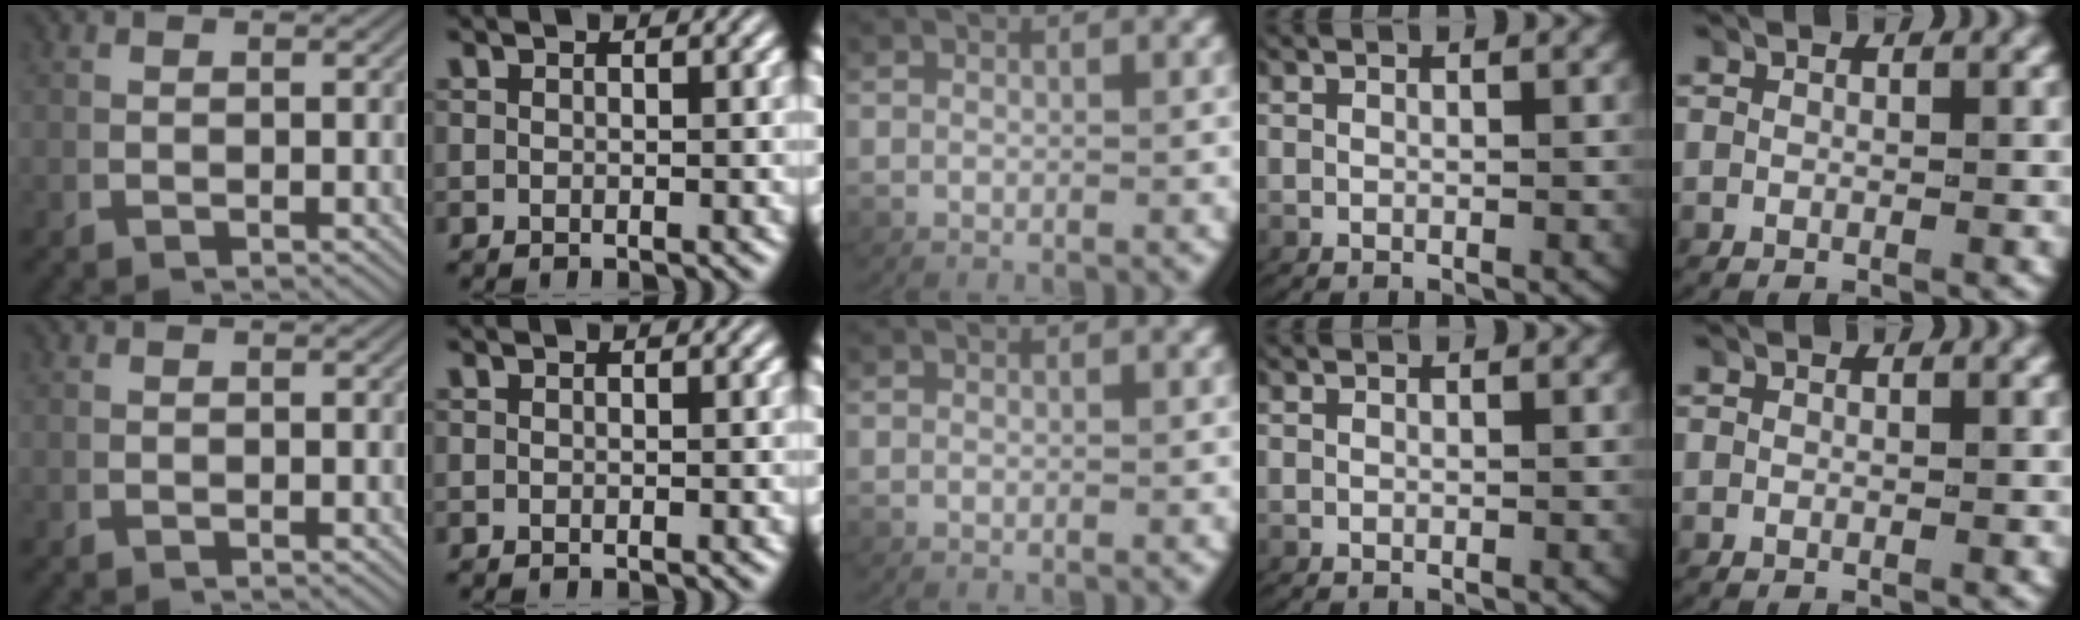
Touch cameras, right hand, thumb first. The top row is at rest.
{}